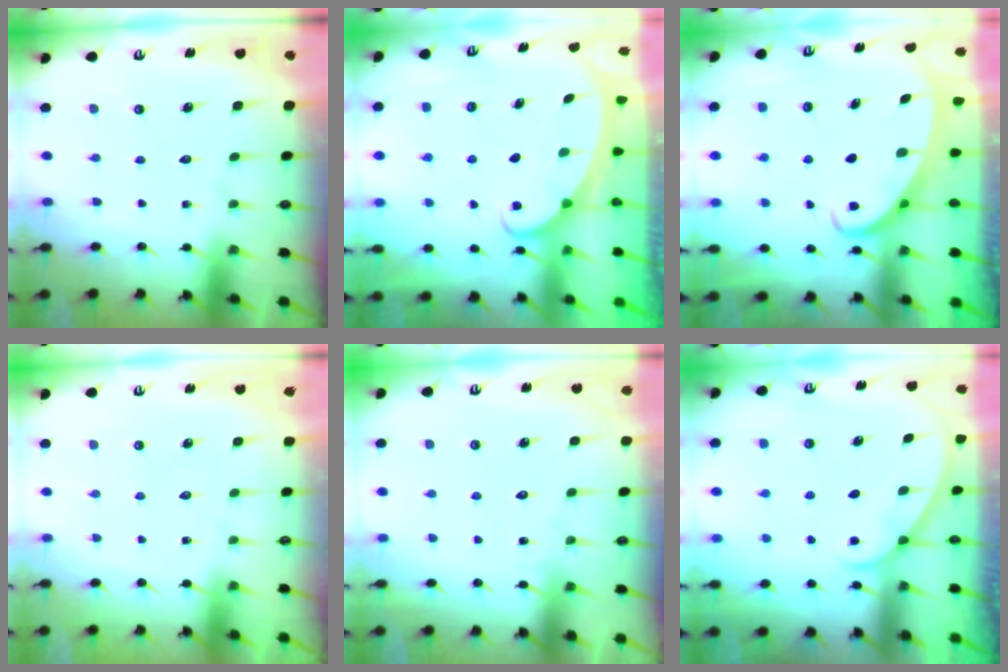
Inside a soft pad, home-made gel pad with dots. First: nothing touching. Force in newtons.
{"total": 2.4, "press": 2.3, "slide": 0.3}
{"total": 2.5, "press": 2.5, "slide": 0.4}
{"total": 0.0}
{"total": 5.5, "press": 5.5, "slide": 0.5}
{"total": 2.6, "press": 2.6, "slide": 0.3}